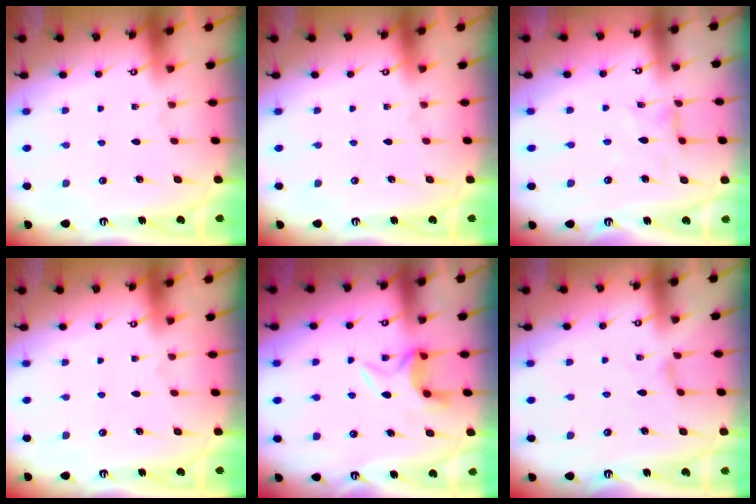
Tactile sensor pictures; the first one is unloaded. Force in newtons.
{"total": 0.0}
{"total": 0.6, "press": 0.5, "slide": 0.3}
{"total": 0.0}
{"total": 5.9, "press": 5.7, "slide": 1.4}
{"total": 1.1, "press": 1.1, "slide": 0.2}